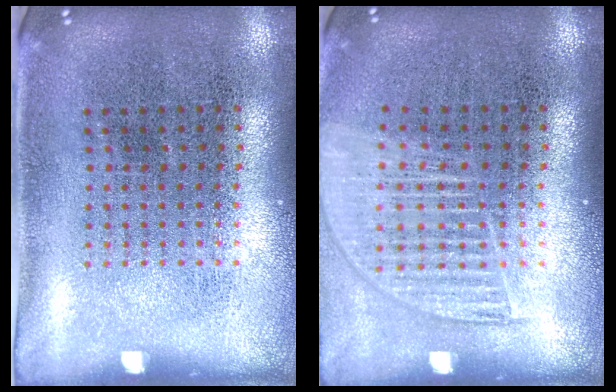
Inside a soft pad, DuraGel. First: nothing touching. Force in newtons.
{"total": 1.4, "press": 1.3, "slide": 0.5}